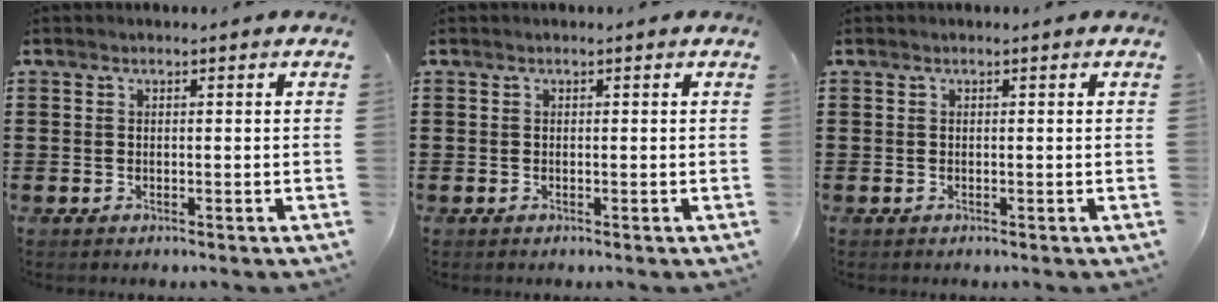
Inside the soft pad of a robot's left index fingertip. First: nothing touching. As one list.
[{"total": 0.0}, {"total": 0.0}]